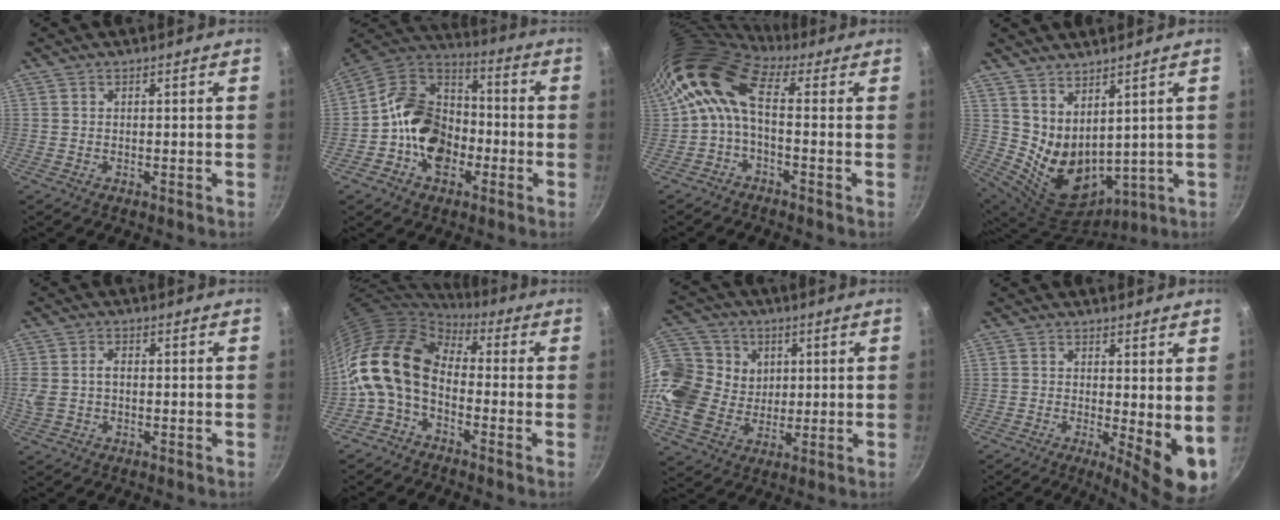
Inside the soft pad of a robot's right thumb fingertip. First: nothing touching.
{"total": 16.2, "force": [-4.2, 12.3, 9.7], "torque": [-0.133, 0.046, -0.093]}
{"total": 9.7, "force": [1.4, 4.6, 8.4], "torque": [-0.167, 0.024, 0.009]}
{"total": 12.2, "force": [5.0, 7.2, 8.5], "torque": [-0.126, -0.059, 0.119]}
{"total": 4.6, "force": [-0.1, 3.1, 3.4], "torque": [-0.067, 0.006, -0.006]}
{"total": 14.2, "force": [-1.5, 9.3, 10.6], "torque": [-0.189, 0.029, -0.048]}
{"total": 20.0, "force": [4.3, 17.0, 9.7], "torque": [-0.203, 0.012, 0.083]}
{"total": 8.8, "force": [-0.3, 2.6, 8.4], "torque": [-0.102, -0.017, 0.001]}